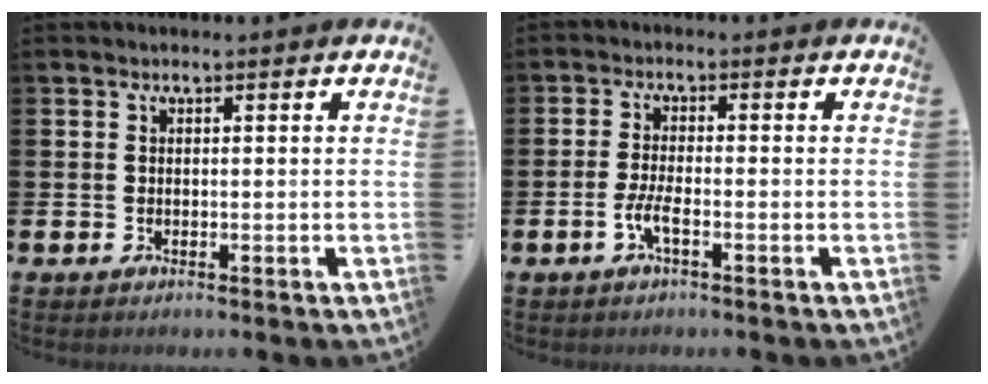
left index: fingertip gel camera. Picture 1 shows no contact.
{"total": 2.6, "force": [-1.2, 0.5, 2.2], "torque": [-0.054, 0.000, -0.023]}